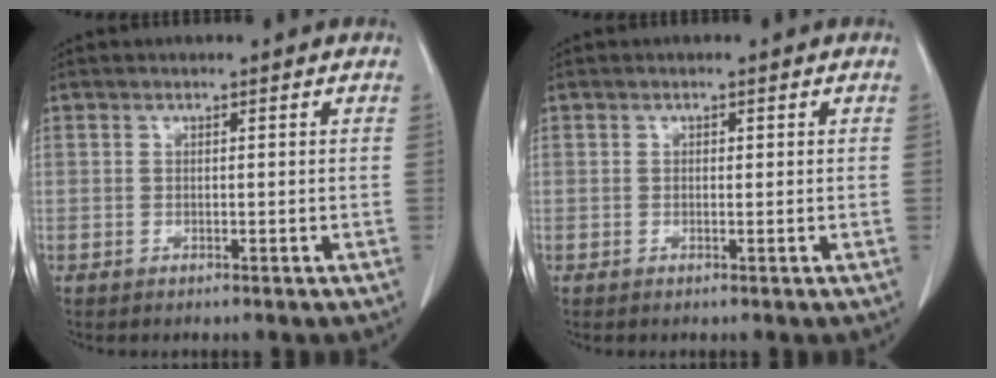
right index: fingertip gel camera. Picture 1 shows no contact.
{"total": 0.7, "force": [0.2, 0.4, 0.5], "torque": [-0.007, 0.000, 0.004]}